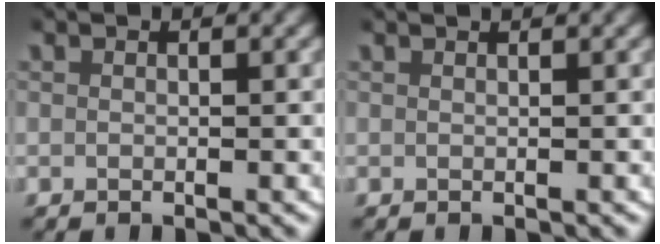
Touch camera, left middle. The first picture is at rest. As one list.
[{"total": 0.7, "force": [0.6, -0.1, 0.3], "torque": [0.003, 0.003, 0.007]}]